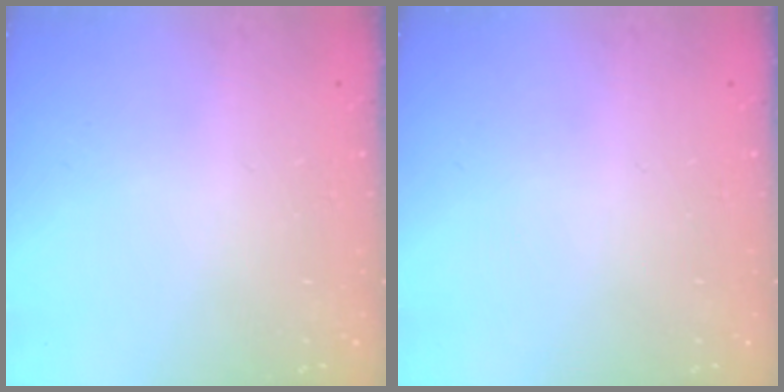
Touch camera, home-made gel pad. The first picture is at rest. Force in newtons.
{"total": 0.0}